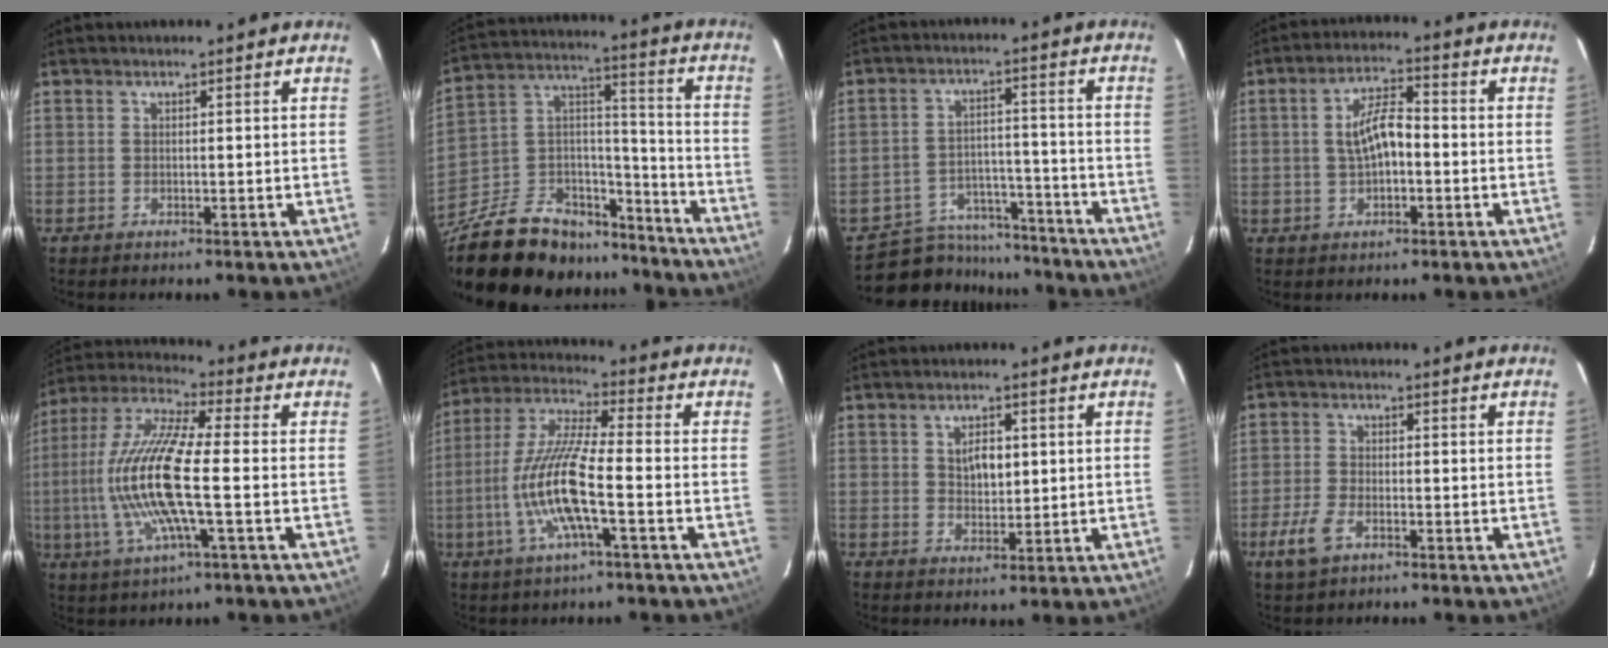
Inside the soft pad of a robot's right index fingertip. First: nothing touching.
{"total": 27.9, "force": [-20.6, 13.7, 12.9], "torque": [-0.281, 0.046, -0.309]}
{"total": 13.2, "force": [-11.5, 6.2, 2.0], "torque": [-0.056, 0.035, -0.159]}
{"total": 6.9, "force": [-0.6, 3.2, 6.1], "torque": [-0.118, 0.016, -0.005]}
{"total": 16.7, "force": [-1.9, 2.9, 16.3], "torque": [-0.326, -0.002, -0.043]}
{"total": 13.2, "force": [-3.7, 1.6, 12.6], "torque": [-0.261, -0.002, -0.073]}
{"total": 4.2, "force": [1.1, 2.6, 3.1], "torque": [-0.049, 0.007, 0.021]}
{"total": 5.8, "force": [-3.1, 2.9, 3.9], "torque": [-0.100, -0.004, -0.058]}